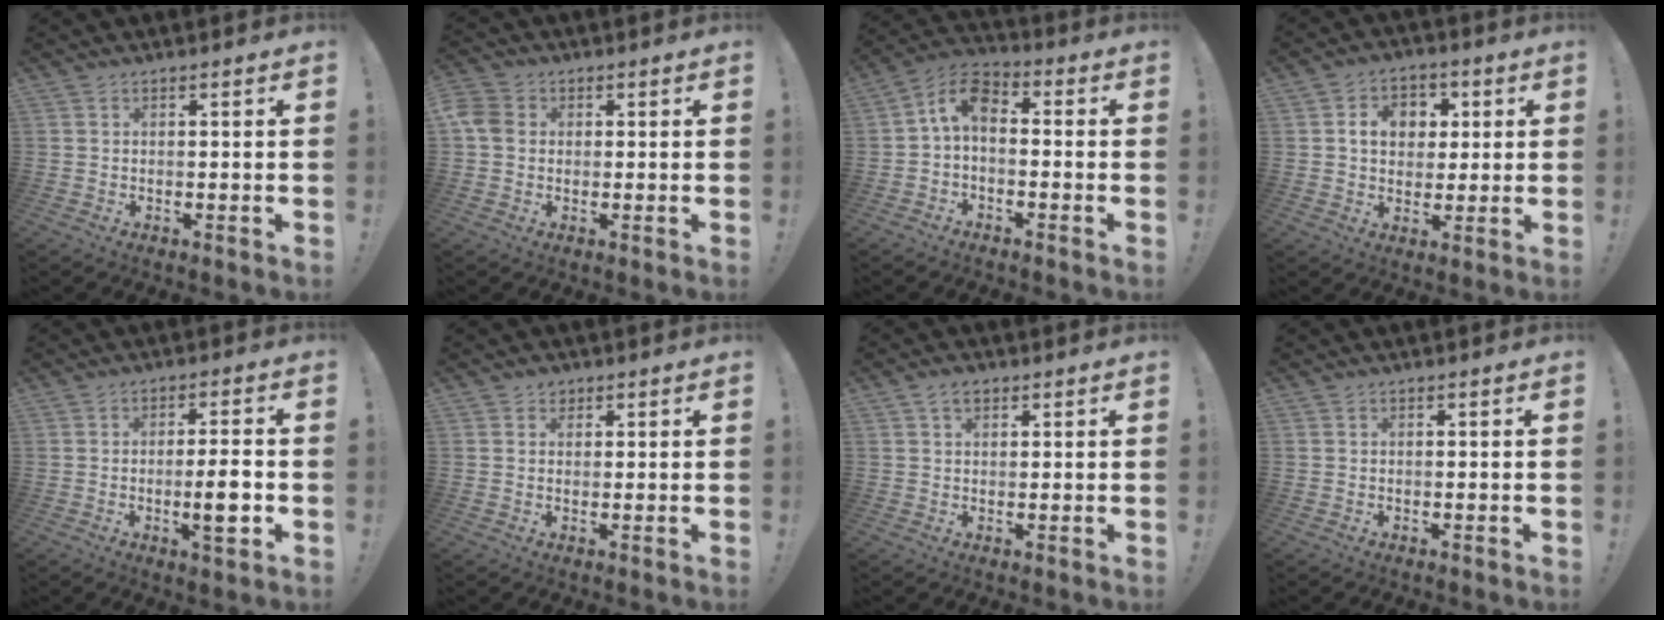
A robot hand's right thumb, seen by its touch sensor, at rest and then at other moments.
{"total": 6.0, "force": [0.6, 5.0, 3.4], "torque": [-0.069, 0.012, 0.014]}
{"total": 7.5, "force": [0.4, 4.3, 6.1], "torque": [-0.134, 0.010, 0.011]}
{"total": 9.4, "force": [2.5, 7.8, 4.6], "torque": [-0.067, 0.000, 0.047]}
{"total": 7.0, "force": [-1.8, 1.2, 6.6], "torque": [-0.086, -0.001, -0.031]}
{"total": 2.1, "force": [1.3, 1.6, 0.5], "torque": [0.004, -0.005, 0.022]}
{"total": 3.6, "force": [2.0, 2.2, 2.0], "torque": [-0.031, -0.002, 0.035]}
{"total": 0.0}